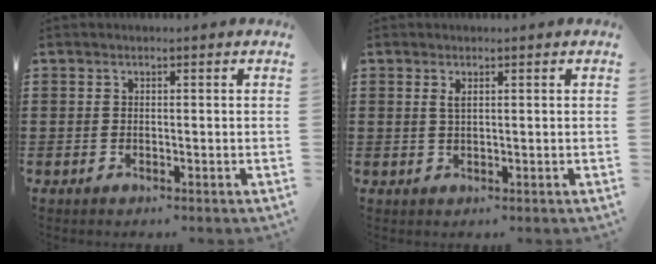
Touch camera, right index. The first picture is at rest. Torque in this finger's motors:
{"motor_torque": [0.05, -0.03, 0.02, 0.05]}